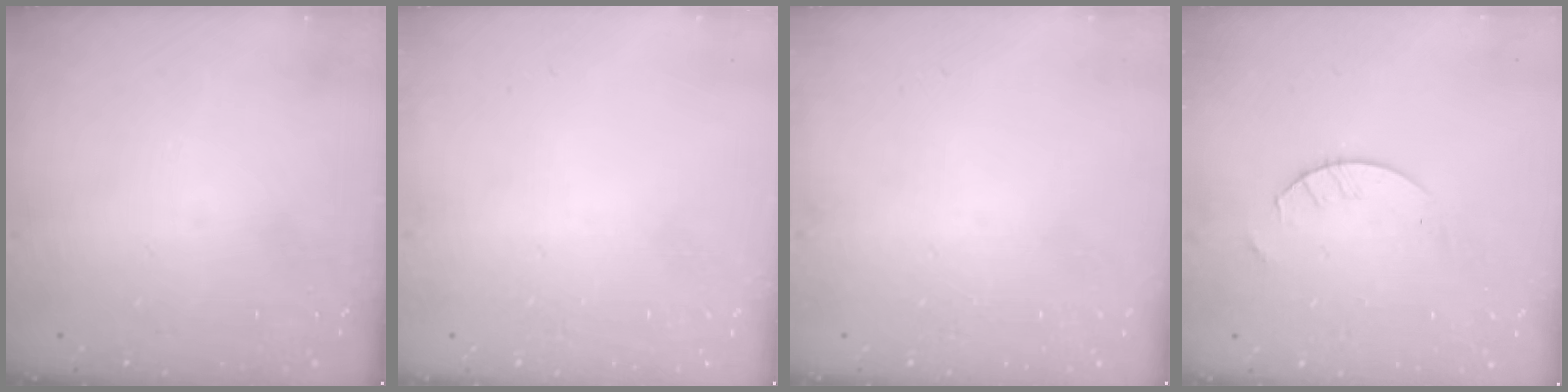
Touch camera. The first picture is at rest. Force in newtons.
{"total": 0.0}
{"total": 0.0}
{"total": 4.2, "press": 4.2, "slide": 0.4}